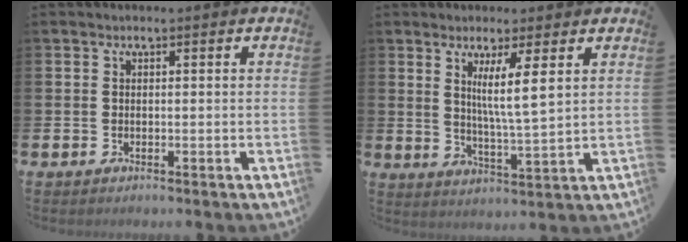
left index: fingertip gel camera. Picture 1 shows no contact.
{"total": 5.2, "force": [3.5, -0.4, 3.8], "torque": [-0.067, -0.029, 0.052]}